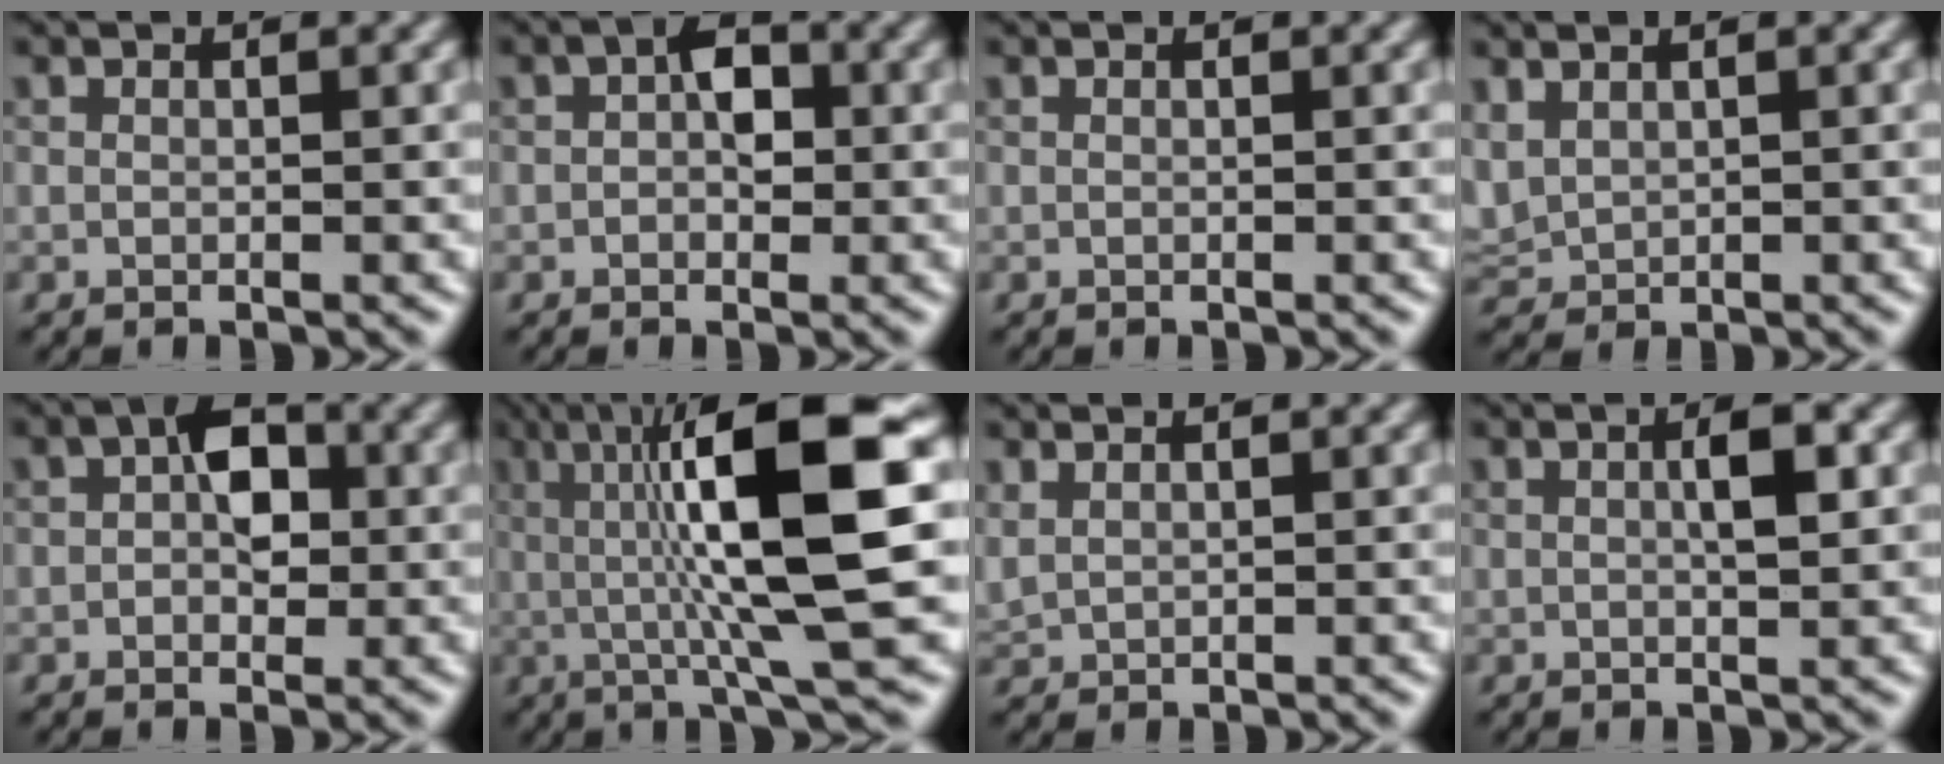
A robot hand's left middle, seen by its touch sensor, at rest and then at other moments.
{"total": 3.0, "force": [0.3, 2.0, 2.2], "torque": [-0.035, 0.009, 0.001]}
{"total": 0.0}
{"total": 1.5, "force": [0.9, 1.1, 0.7], "torque": [-0.019, 0.003, 0.026]}
{"total": 4.0, "force": [0.5, 2.6, 3.0], "torque": [-0.045, 0.010, 0.002]}
{"total": 12.8, "force": [1.6, 2.7, 12.4], "torque": [-0.187, 0.016, 0.025]}
{"total": 0.8, "force": [0.7, 0.4, 0.2], "torque": [-0.009, -0.002, 0.022]}
{"total": 2.4, "force": [0.6, 0.6, 2.2], "torque": [-0.034, 0.007, 0.010]}